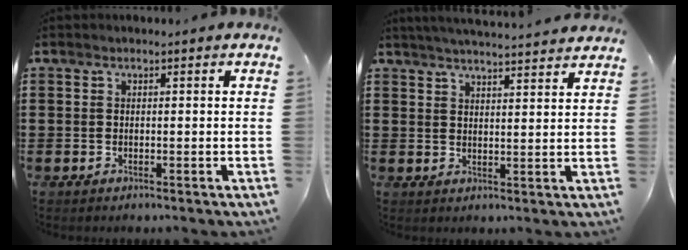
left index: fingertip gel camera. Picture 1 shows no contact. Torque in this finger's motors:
{"motor_torque": [0.84, -1.30, 0.06, 0.00]}